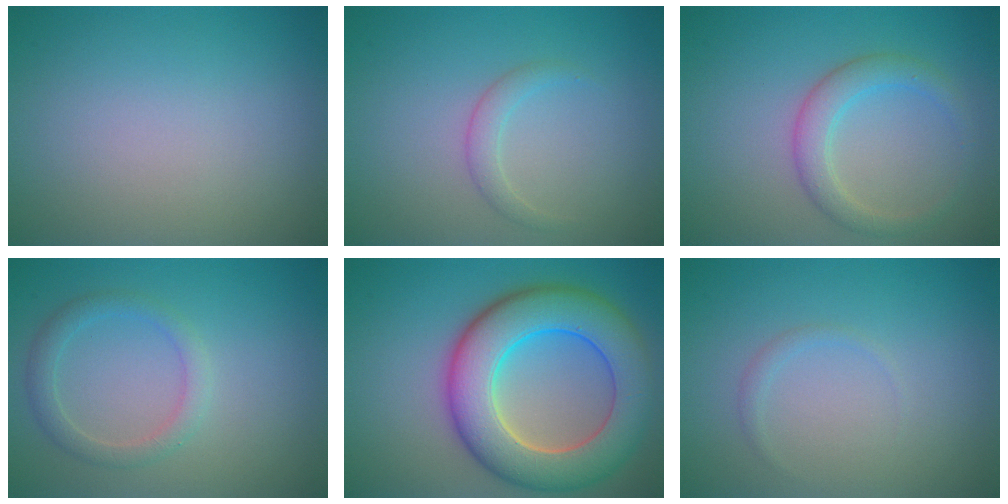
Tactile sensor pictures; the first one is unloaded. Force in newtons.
{"total": 1.4, "press": 1.4, "slide": 0.1}
{"total": 2.8, "press": 2.8, "slide": 0.2}
{"total": 2.1, "press": 2.1, "slide": 0.1}
{"total": 10.2, "press": 10.2, "slide": 0.6}
{"total": 0.7, "press": 0.7, "slide": 0.1}